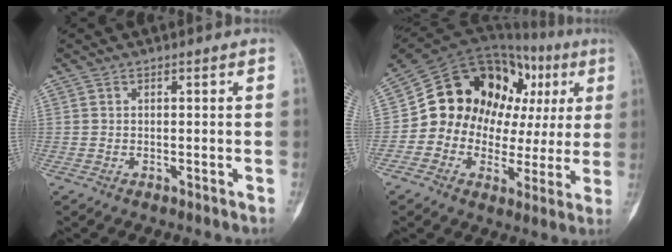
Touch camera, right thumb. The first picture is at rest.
{"total": 21.9, "force": [4.4, 16.1, 14.1], "torque": [-0.151, 0.055, 0.072]}